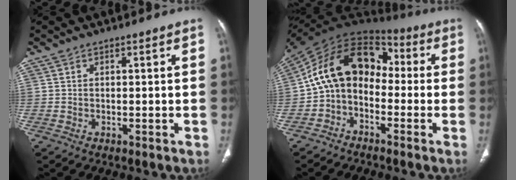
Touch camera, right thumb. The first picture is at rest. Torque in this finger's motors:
{"motor_torque": [2.00, 2.02, 0.84, -0.02, 0.22]}